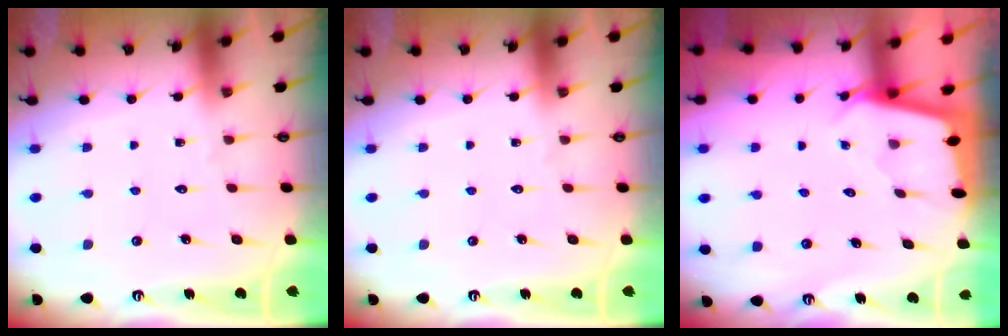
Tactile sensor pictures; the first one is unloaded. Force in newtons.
{"total": 0.0}
{"total": 1.9, "press": 1.9, "slide": 0.2}